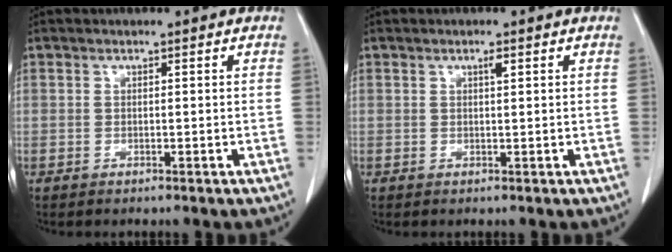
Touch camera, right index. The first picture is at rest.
{"total": 0.9, "force": [0.5, 0.1, 0.8], "torque": [-0.016, 0.000, 0.008]}